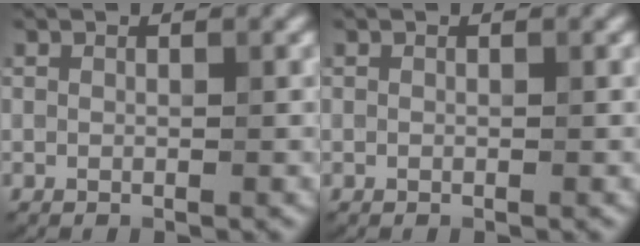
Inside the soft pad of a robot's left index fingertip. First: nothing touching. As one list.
[{"total": 0.0}]